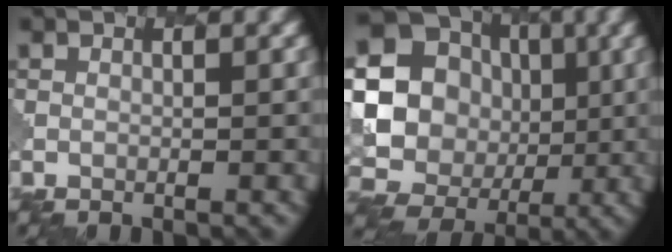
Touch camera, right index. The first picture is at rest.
{"total": 22.3, "force": [-0.1, 21.3, 6.5], "torque": [-0.156, 0.000, -0.048]}